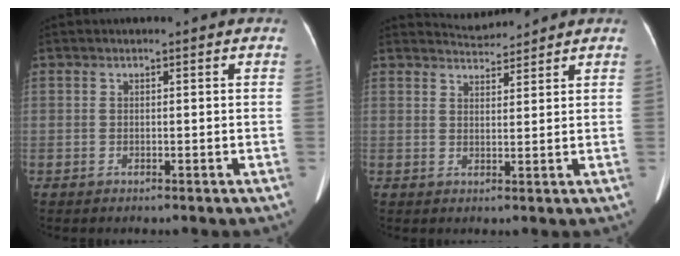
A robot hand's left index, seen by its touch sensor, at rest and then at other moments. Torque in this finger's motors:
{"motor_torque": [0.14, -0.30, -0.02, -0.02]}